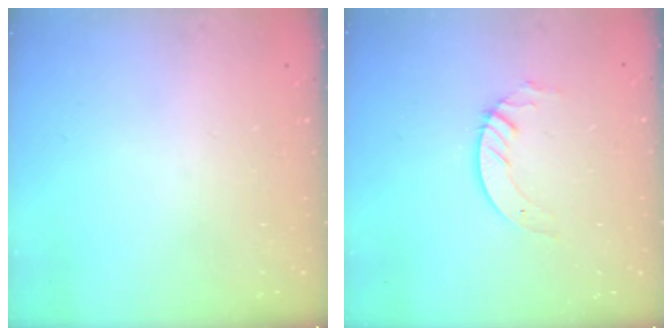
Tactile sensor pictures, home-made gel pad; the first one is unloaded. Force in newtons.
{"total": 4.0, "press": 4.0, "slide": 0.4}